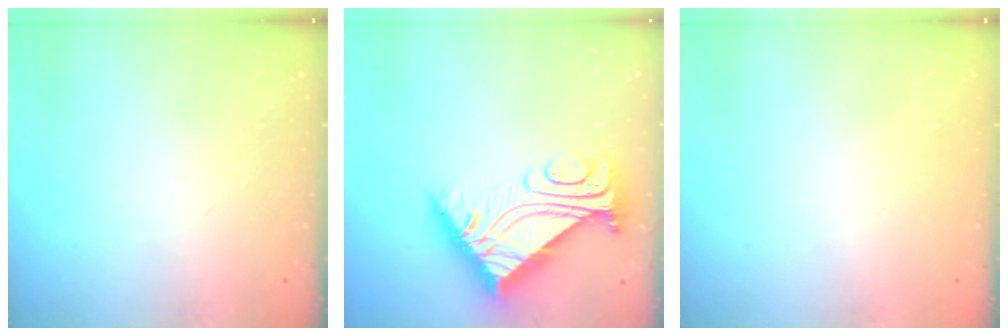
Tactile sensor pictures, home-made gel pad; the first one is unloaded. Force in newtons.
{"total": 11.1, "press": 11.0, "slide": 1.0}
{"total": 0.8, "press": 0.7, "slide": 0.3}